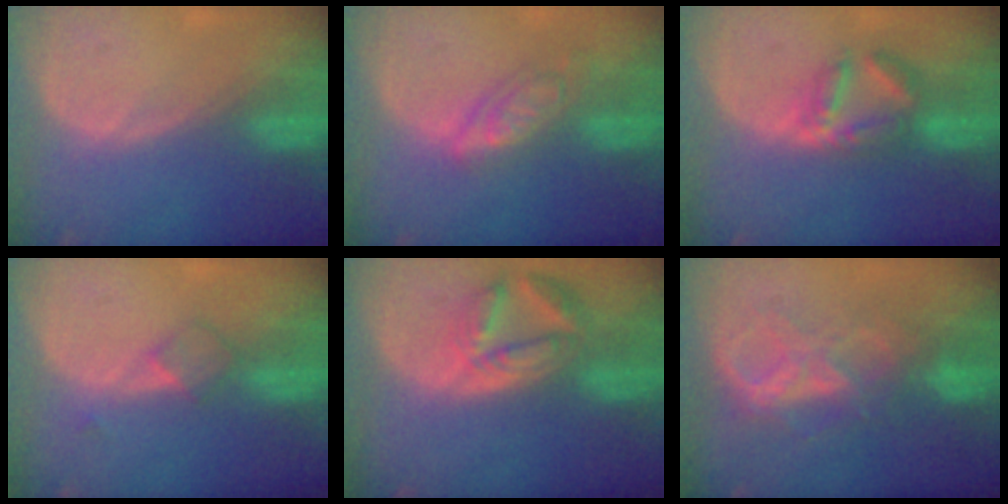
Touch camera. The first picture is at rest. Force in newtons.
{"total": 6.0, "press": 5.1, "slide": 3.0}
{"total": 5.9, "press": 5.8, "slide": 0.9}
{"total": 3.0, "press": 2.7, "slide": 1.2}
{"total": 8.0, "press": 7.1, "slide": 3.7}
{"total": 7.2, "press": 7.2, "slide": 0.3}